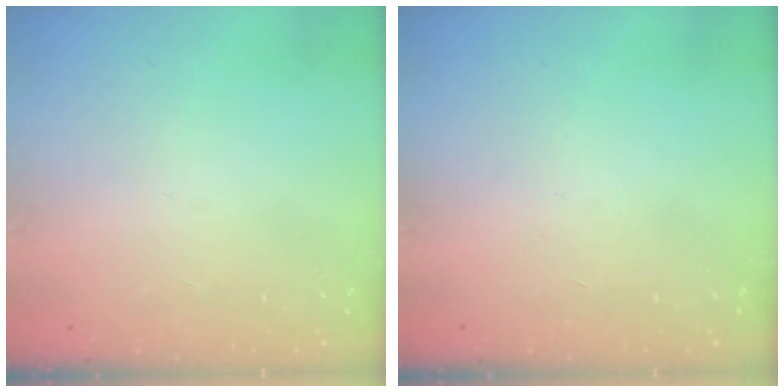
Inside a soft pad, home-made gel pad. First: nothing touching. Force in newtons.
{"total": 0.0}